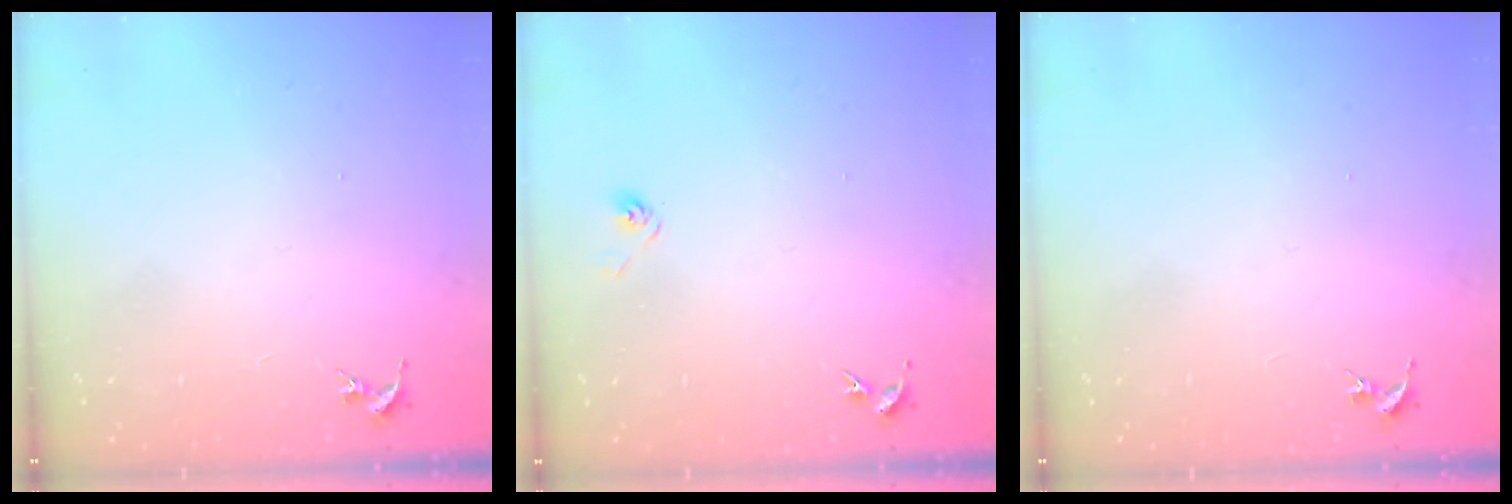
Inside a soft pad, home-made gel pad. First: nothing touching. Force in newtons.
{"total": 2.9, "press": 2.5, "slide": 1.5}
{"total": 0.0}